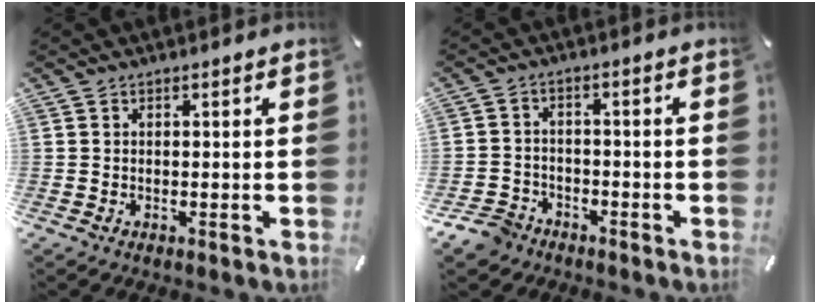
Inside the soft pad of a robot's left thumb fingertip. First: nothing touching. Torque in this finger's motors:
{"motor_torque": [-0.25, 0.43, 0.25, 0.24, 0.04]}